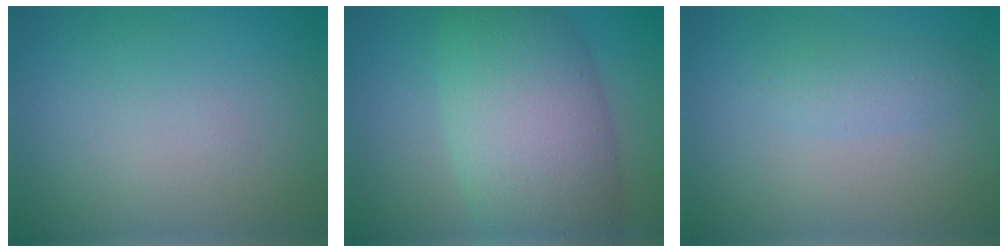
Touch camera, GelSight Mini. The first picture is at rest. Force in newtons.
{"total": 10.1, "press": 10.1, "slide": 0.7}
{"total": 1.5, "press": 1.5, "slide": 0.1}